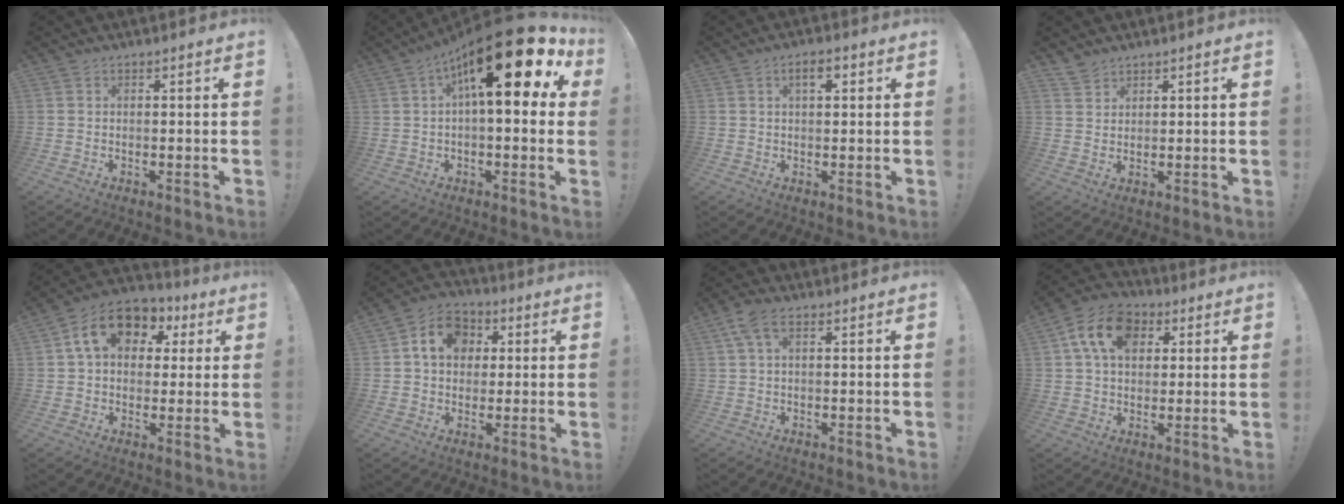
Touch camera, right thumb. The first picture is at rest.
{"total": 21.9, "force": [7.9, 6.8, 19.3], "torque": [-0.306, -0.049, 0.124]}
{"total": 3.8, "force": [1.5, 1.5, 3.1], "torque": [-0.050, 0.002, 0.021]}
{"total": 3.3, "force": [3.0, 1.4, 0.4], "torque": [-0.001, -0.022, 0.055]}
{"total": 15.0, "force": [5.2, 10.8, 9.0], "torque": [-0.143, -0.001, 0.100]}
{"total": 11.1, "force": [2.9, 9.2, 5.5], "torque": [-0.076, 0.003, 0.058]}
{"total": 4.6, "force": [1.8, 2.1, 3.7], "torque": [-0.071, 0.003, 0.034]}
{"total": 13.6, "force": [4.8, 9.8, 8.1], "torque": [-0.131, 0.001, 0.094]}